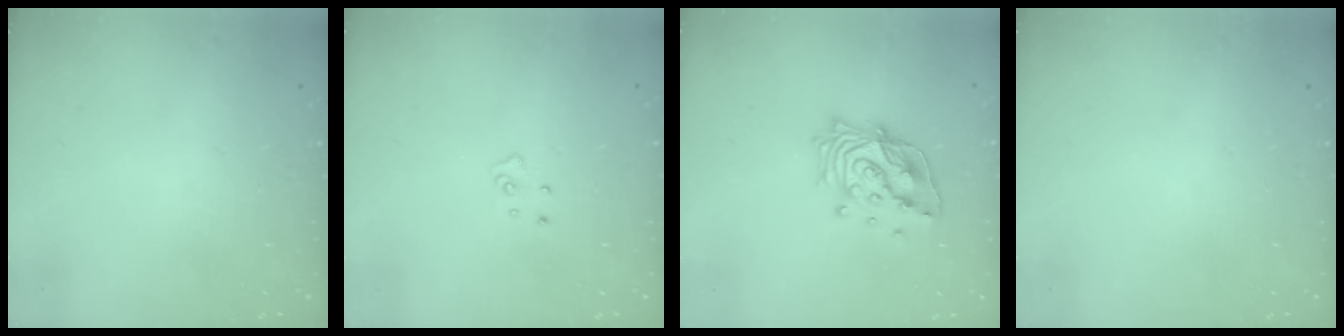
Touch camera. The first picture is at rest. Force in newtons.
{"total": 4.1, "press": 4.1, "slide": 0.4}
{"total": 15.3, "press": 15.2, "slide": 1.1}
{"total": 0.0}